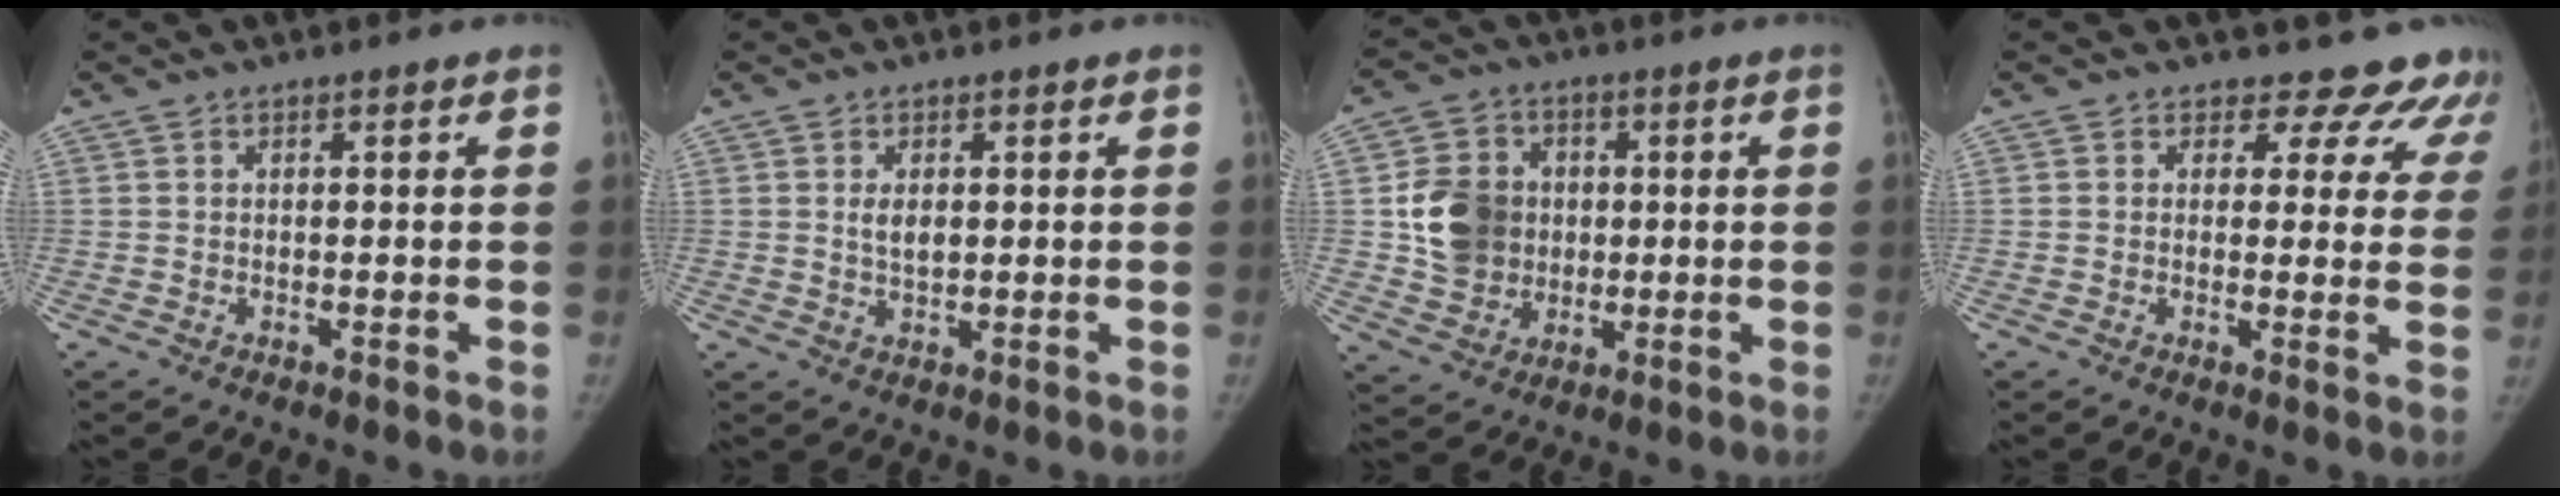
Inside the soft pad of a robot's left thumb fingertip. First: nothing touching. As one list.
[{"total": 3.1, "force": [0.6, 1.9, 2.4], "torque": [-0.034, -0.006, 0.014]}, {"total": 12.2, "force": [0.7, 10.6, 6.0], "torque": [-0.076, 0.004, 0.017]}, {"total": 11.3, "force": [9.6, 5.7, 1.6], "torque": [0.033, -0.044, 0.084]}]